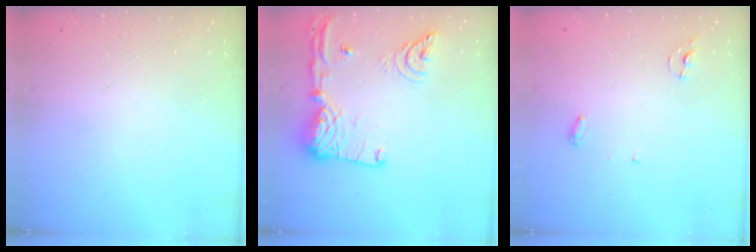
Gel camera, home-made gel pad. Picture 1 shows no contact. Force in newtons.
{"total": 20.1, "press": 19.9, "slide": 3.0}
{"total": 3.8, "press": 3.8, "slide": 0.3}